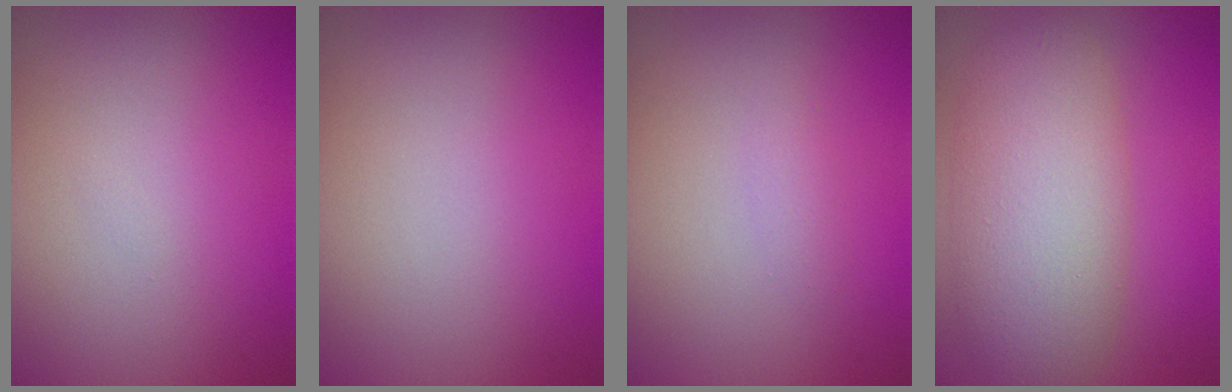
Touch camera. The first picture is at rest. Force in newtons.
{"total": 0.0}
{"total": 0.6, "press": 0.6, "slide": 0.0}
{"total": 7.3, "press": 7.3, "slide": 0.2}